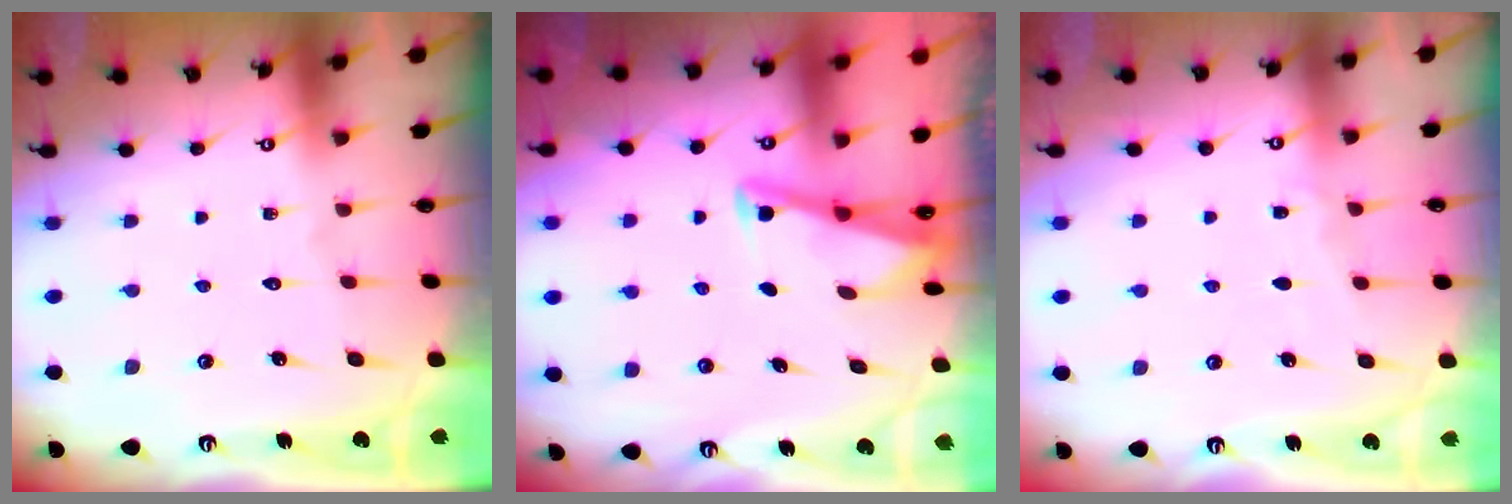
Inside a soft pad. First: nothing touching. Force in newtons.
{"total": 3.0, "press": 2.9, "slide": 0.3}
{"total": 3.2, "press": 3.2, "slide": 0.3}